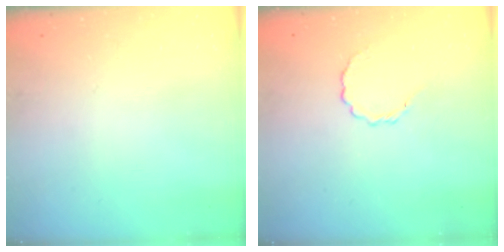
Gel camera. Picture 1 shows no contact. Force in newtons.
{"total": 2.6, "press": 2.5, "slide": 0.9}